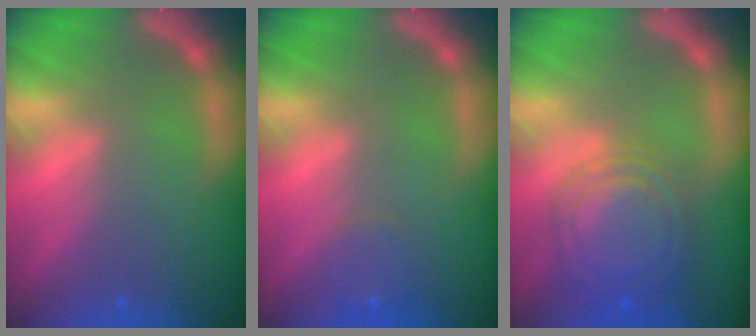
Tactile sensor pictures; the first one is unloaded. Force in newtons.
{"total": 1.9}
{"total": 9.1}